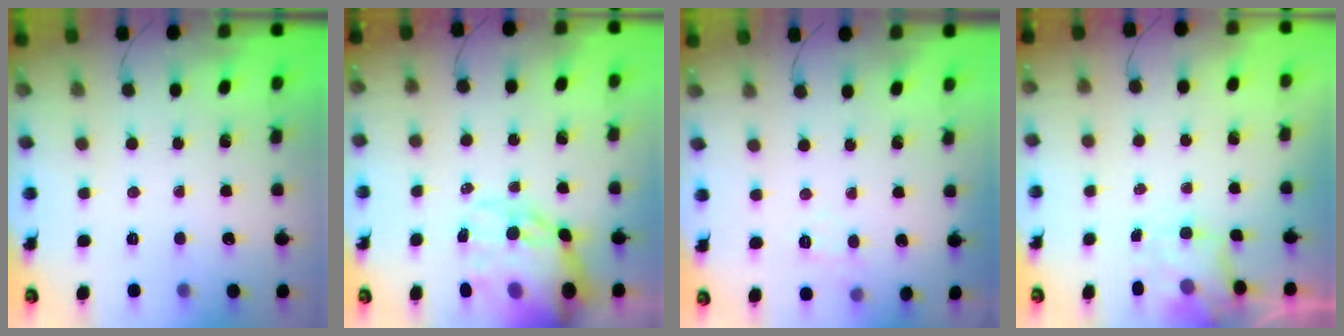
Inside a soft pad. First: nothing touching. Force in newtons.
{"total": 21.4, "press": 20.9, "slide": 4.6}
{"total": 4.8, "press": 4.5, "slide": 1.7}
{"total": 2.0, "press": 1.9, "slide": 0.5}